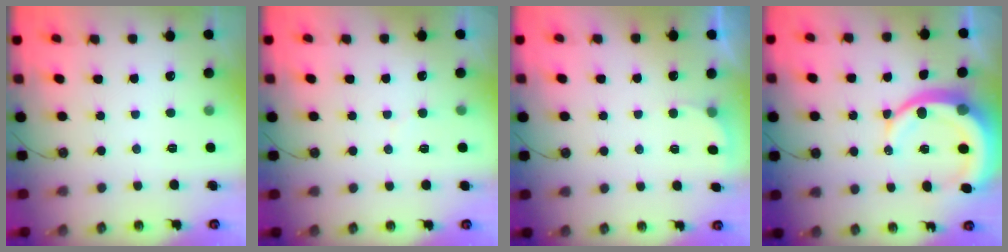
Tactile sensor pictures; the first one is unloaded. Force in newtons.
{"total": 2.7, "press": 2.6, "slide": 0.3}
{"total": 3.0, "press": 2.9, "slide": 0.8}
{"total": 13.2, "press": 13.1, "slide": 1.4}